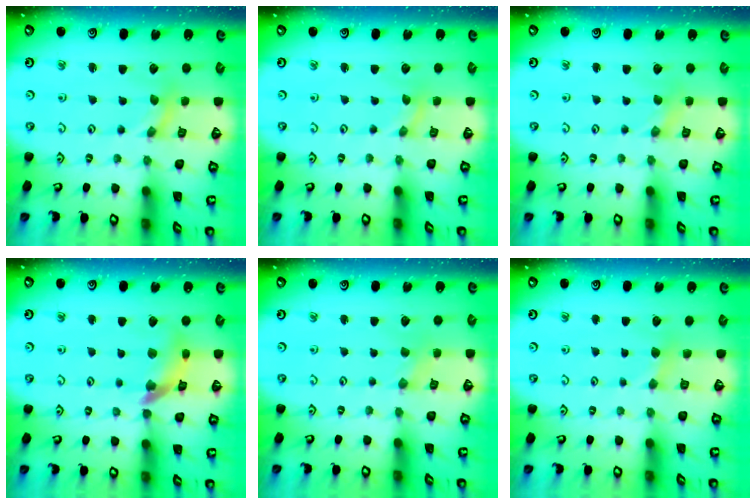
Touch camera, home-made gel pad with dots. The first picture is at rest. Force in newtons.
{"total": 0.0}
{"total": 0.0}
{"total": 11.4, "press": 11.3, "slide": 1.6}
{"total": 0.0}
{"total": 2.3, "press": 2.3, "slide": 0.4}